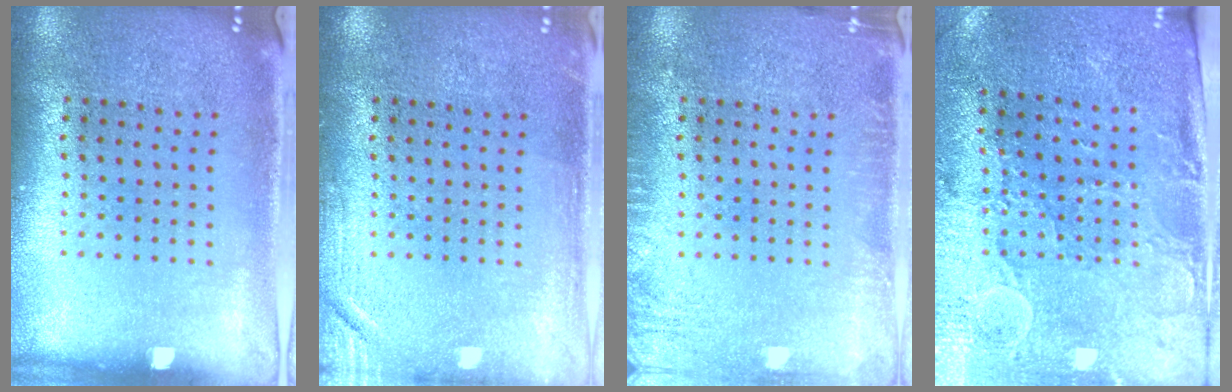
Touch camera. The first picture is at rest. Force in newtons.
{"total": 1.8, "press": 1.8, "slide": 0.3}
{"total": 2.1, "press": 2.1, "slide": 0.4}
{"total": 3.0, "press": 2.7, "slide": 1.3}